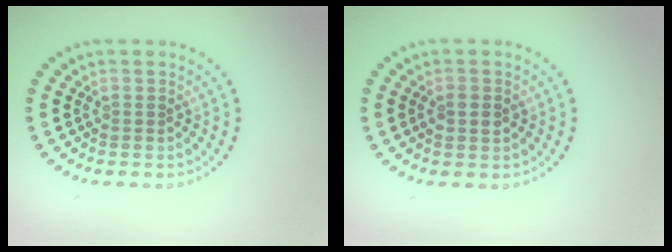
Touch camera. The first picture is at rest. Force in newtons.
{"total": 1.1, "press": 1.1, "slide": 0.1}